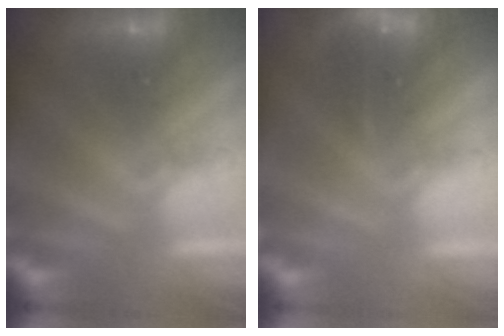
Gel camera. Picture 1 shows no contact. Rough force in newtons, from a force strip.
{"total": 4.5}